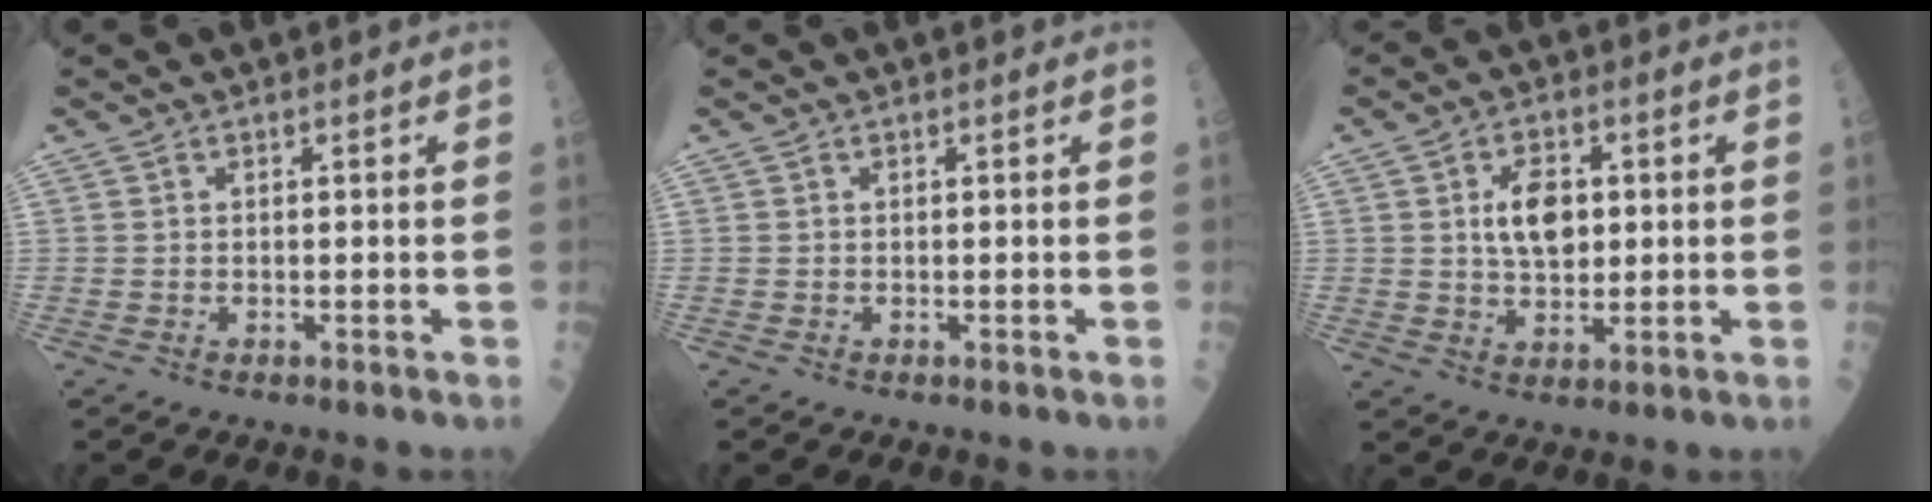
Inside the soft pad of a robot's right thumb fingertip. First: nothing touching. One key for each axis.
{"total": 0.0}
{"total": 7.8, "fx": 1.4, "fy": 4.8, "fz": 6.0, "tx": -0.078, "ty": -0.003, "tz": 0.025}